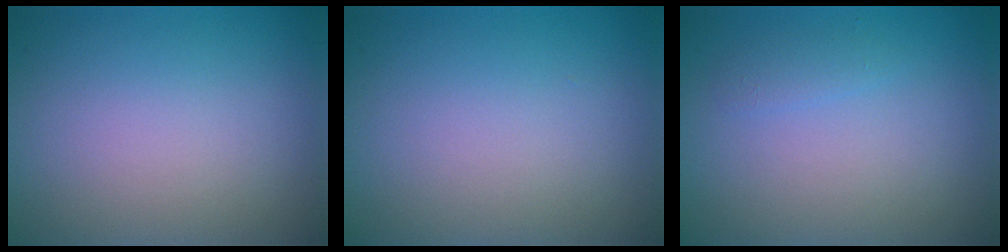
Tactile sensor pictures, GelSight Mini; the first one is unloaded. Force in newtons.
{"total": 0.0}
{"total": 0.9, "press": 0.9, "slide": 0.0}